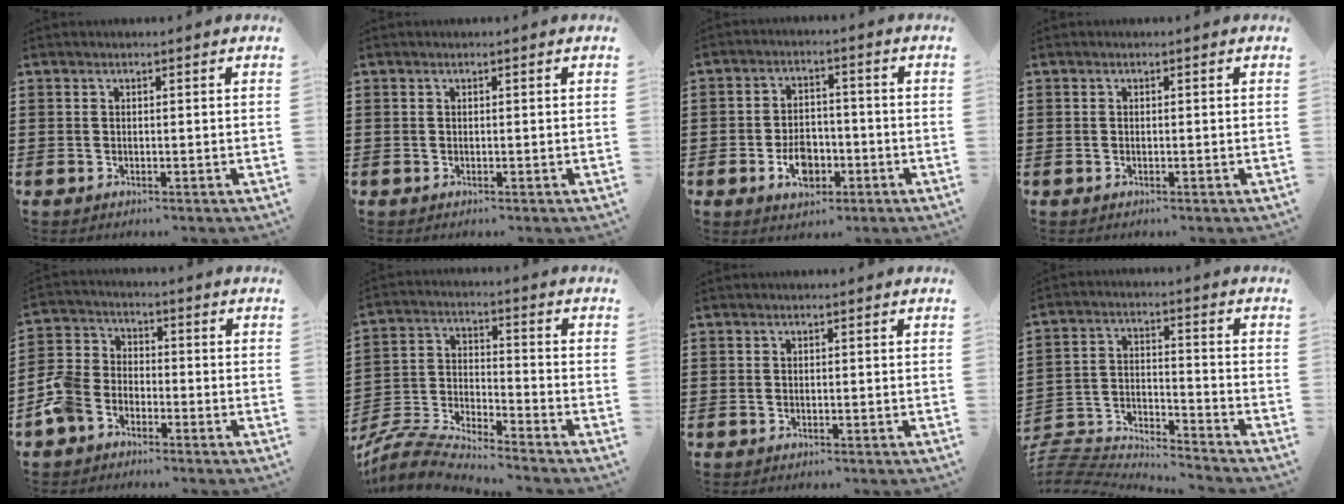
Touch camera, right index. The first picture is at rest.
{"total": 0.0}
{"total": 5.5, "force": [-2.0, 3.6, 3.7], "torque": [-0.056, 0.001, -0.040]}
{"total": 0.0}
{"total": 5.8, "force": [-4.0, 3.6, 2.0], "torque": [-0.081, 0.001, -0.092]}
{"total": 5.9, "force": [-5.7, 0.1, 1.3], "torque": [-0.054, -0.017, -0.123]}
{"total": 0.0}
{"total": 5.9, "force": [-5.9, 0.3, 0.4], "torque": [-0.033, -0.012, -0.129]}